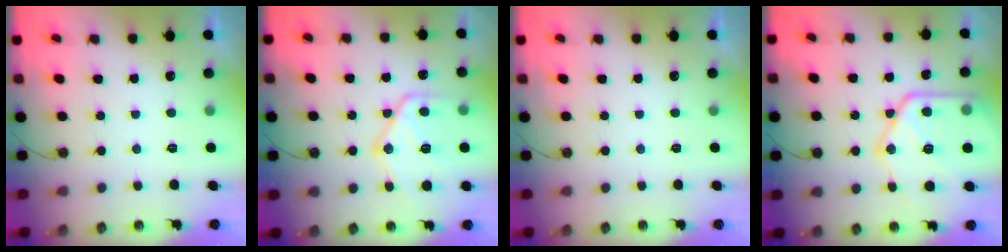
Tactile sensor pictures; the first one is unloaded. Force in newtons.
{"total": 17.8, "press": 17.7, "slide": 1.8}
{"total": 0.0}
{"total": 20.7, "press": 20.6, "slide": 2.2}